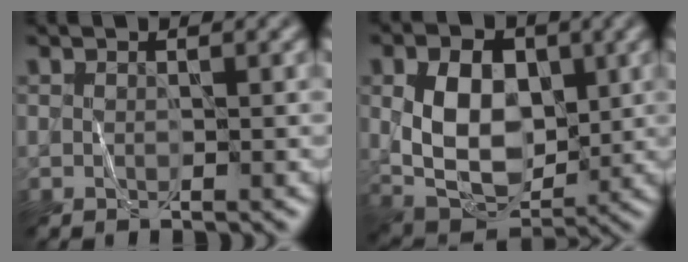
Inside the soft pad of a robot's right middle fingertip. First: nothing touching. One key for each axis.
{"total": 8.2, "fx": 0.7, "fy": 5.6, "fz": 5.9, "tx": -0.122, "ty": -0.010, "tz": 0.014}